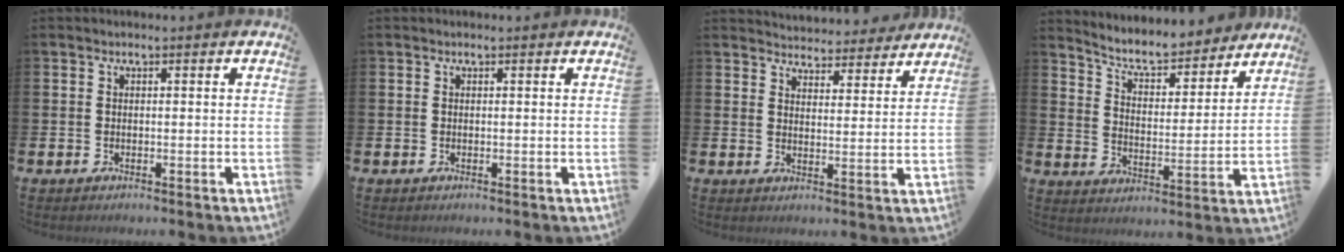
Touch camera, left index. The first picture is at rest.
{"total": 0.0}
{"total": 4.5, "force": [4.4, 0.9, -0.2], "torque": [-0.005, -0.038, 0.074]}
{"total": 7.0, "force": [6.5, 1.7, 1.9], "torque": [-0.067, -0.053, 0.108]}